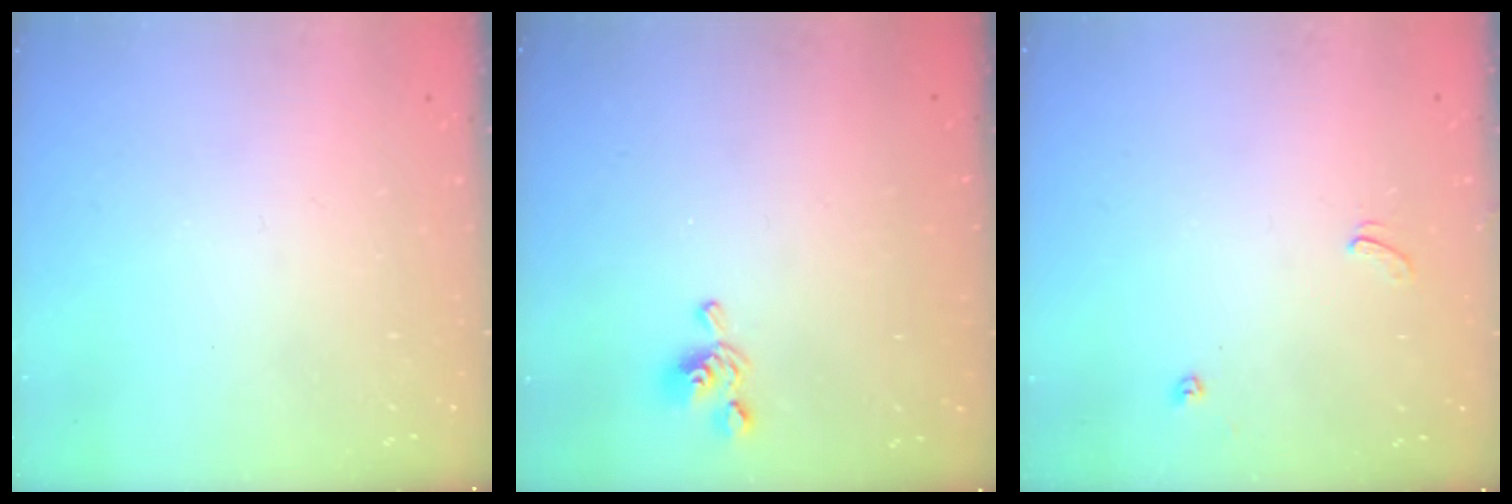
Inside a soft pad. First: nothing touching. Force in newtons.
{"total": 2.8, "press": 2.7, "slide": 0.7}
{"total": 1.7, "press": 1.7, "slide": 0.5}